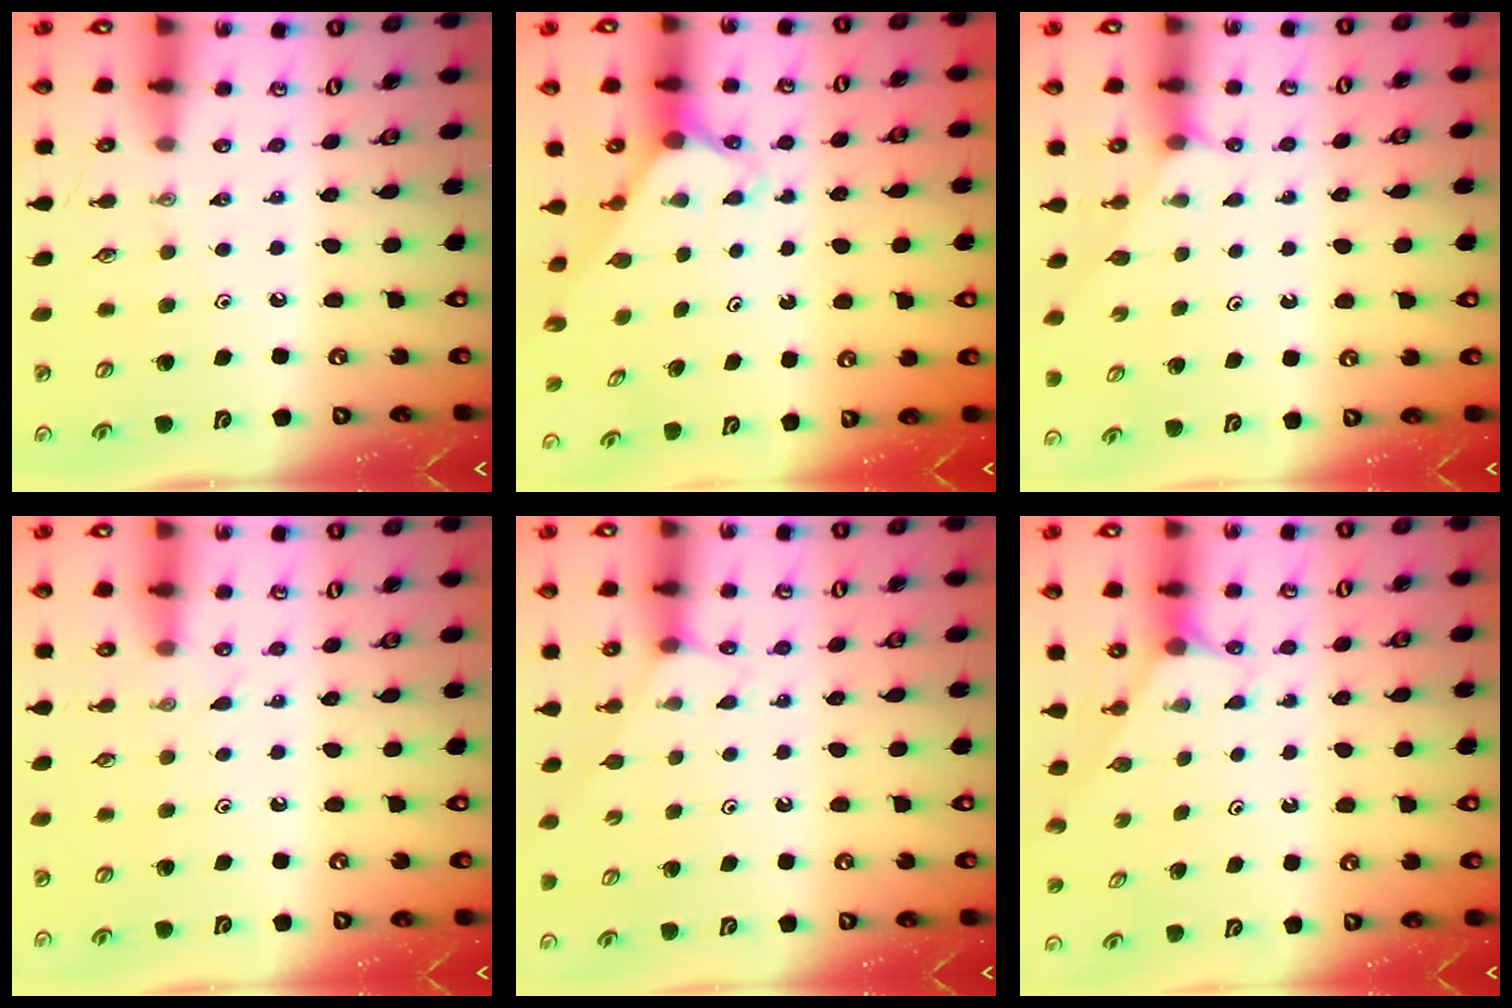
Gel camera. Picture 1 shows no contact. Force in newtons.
{"total": 2.5, "press": 2.5, "slide": 0.1}
{"total": 2.2, "press": 2.2, "slide": 0.4}
{"total": 2.9, "press": 2.8, "slide": 0.4}
{"total": 4.5, "press": 4.4, "slide": 0.5}
{"total": 2.3, "press": 2.3, "slide": 0.2}